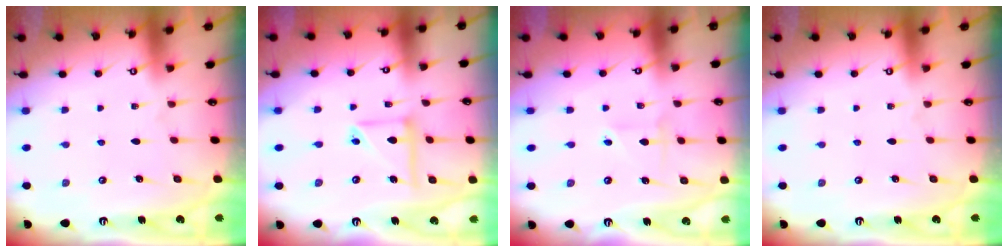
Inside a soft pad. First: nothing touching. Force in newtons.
{"total": 9.0, "press": 9.0, "slide": 0.7}
{"total": 2.1, "press": 2.1, "slide": 0.3}
{"total": 0.0}